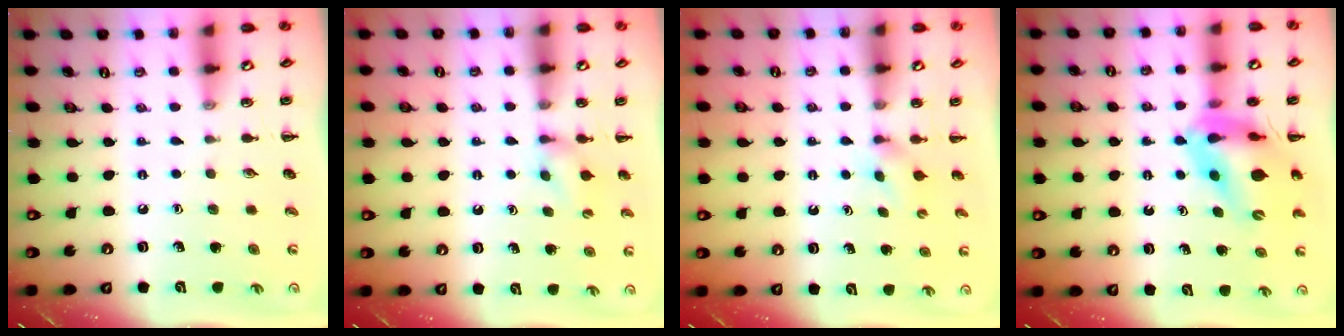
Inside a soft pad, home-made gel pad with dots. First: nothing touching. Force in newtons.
{"total": 5.1, "press": 4.8, "slide": 1.7}
{"total": 2.4, "press": 2.3, "slide": 0.9}
{"total": 12.2, "press": 11.7, "slide": 3.4}